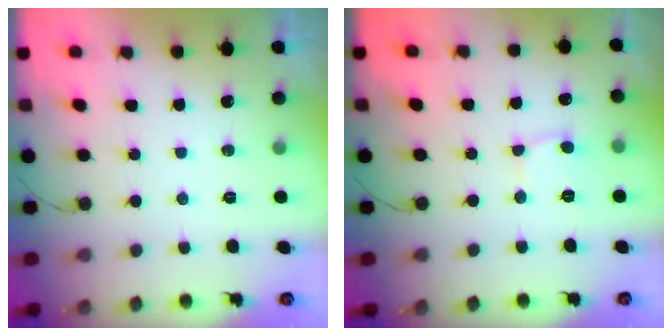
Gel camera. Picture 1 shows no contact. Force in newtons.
{"total": 2.6, "press": 2.6, "slide": 0.2}